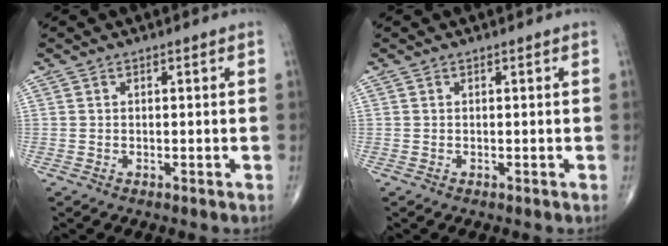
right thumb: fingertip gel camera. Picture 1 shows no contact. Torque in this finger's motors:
{"motor_torque": [0.00, 0.01, 0.00, 0.00, 0.00]}